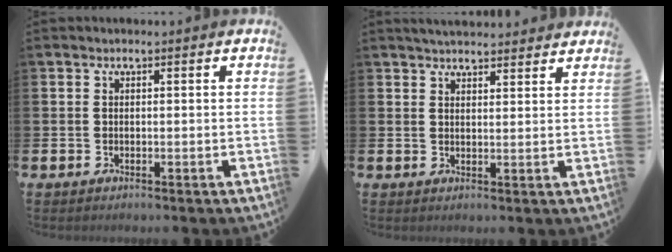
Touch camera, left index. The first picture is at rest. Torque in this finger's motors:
{"motor_torque": [0.92, -1.22, 0.48, 0.05]}